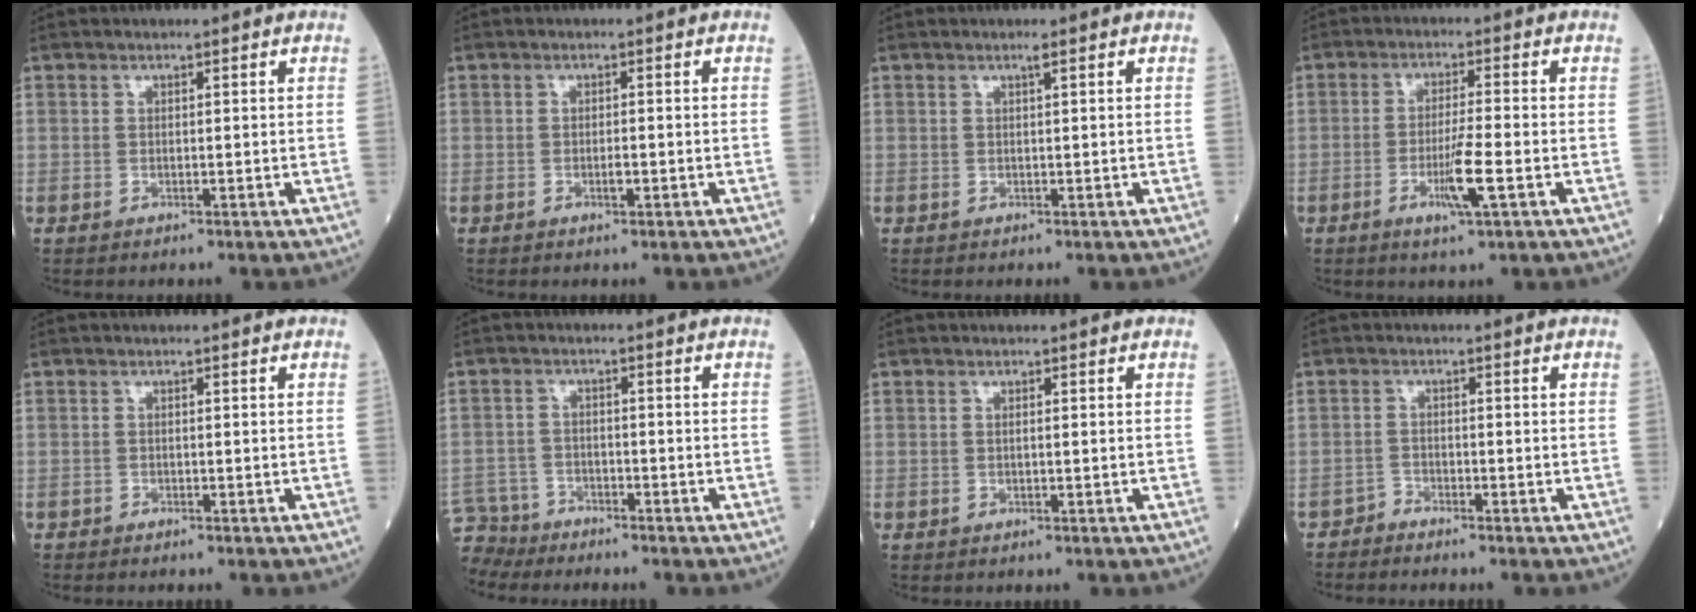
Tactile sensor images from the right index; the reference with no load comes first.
{"total": 1.4, "force": [-0.5, 0.3, 1.2], "torque": [-0.023, 0.000, -0.008]}
{"total": 0.6, "force": [0.3, -0.1, 0.5], "torque": [-0.012, -0.001, 0.008]}
{"total": 6.1, "force": [-2.2, -0.2, 5.7], "torque": [-0.106, -0.011, -0.040]}
{"total": 0.5, "force": [-0.5, 0.1, 0.0], "torque": [-0.005, 0.000, -0.012]}
{"total": 4.1, "force": [-3.8, 1.2, -0.7], "torque": [0.012, -0.007, -0.076]}
{"total": 0.0}
{"total": 1.5, "force": [-1.4, 0.0, -0.4], "torque": [0.014, -0.003, -0.028]}